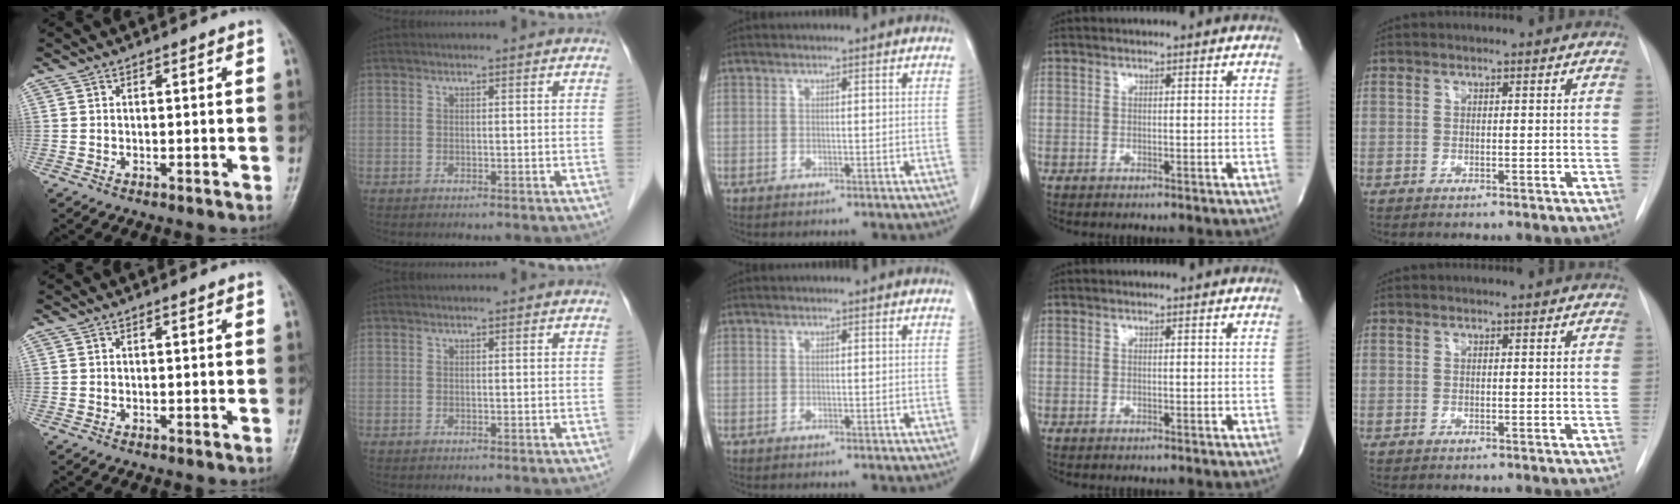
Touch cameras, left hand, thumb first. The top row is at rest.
{}